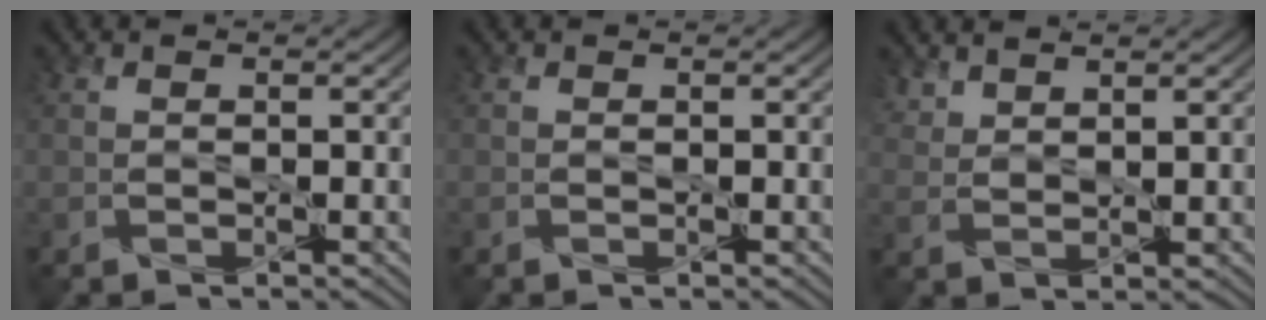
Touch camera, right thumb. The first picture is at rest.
{"total": 0.0}
{"total": 3.3, "force": [2.8, 1.0, 1.5], "torque": [-0.038, -0.001, 0.069]}